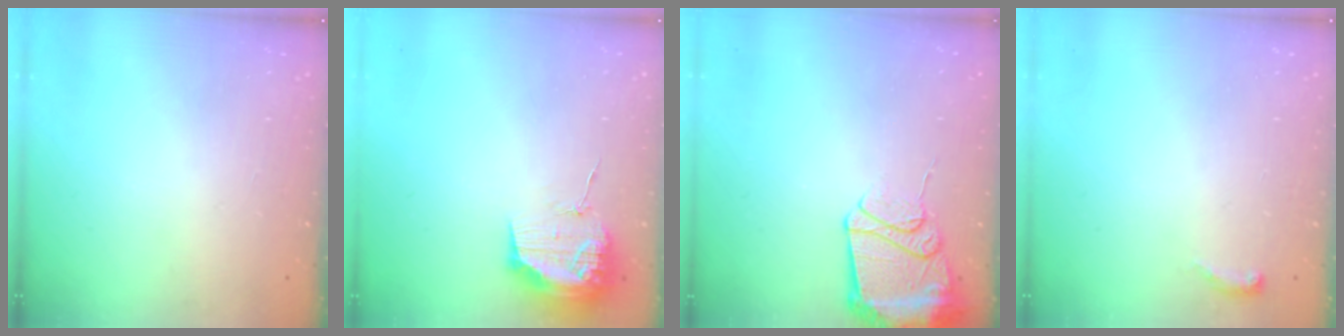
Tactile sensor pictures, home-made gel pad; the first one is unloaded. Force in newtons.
{"total": 13.9, "press": 13.9, "slide": 0.1}
{"total": 12.8, "press": 12.8, "slide": 1.1}
{"total": 6.9, "press": 2.8, "slide": 6.3}